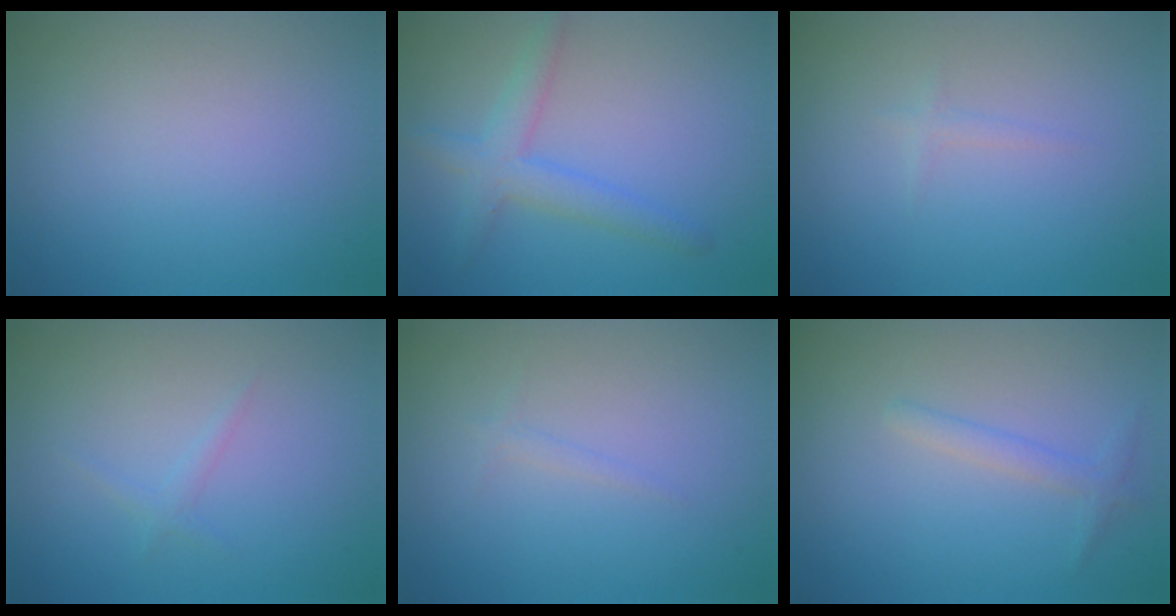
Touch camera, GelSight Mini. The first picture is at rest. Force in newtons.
{"total": 3.1, "press": 3.1, "slide": 0.1}
{"total": 0.7, "press": 0.6, "slide": 0.1}
{"total": 0.7, "press": 0.7, "slide": 0.1}
{"total": 0.6, "press": 0.6, "slide": 0.0}
{"total": 1.4, "press": 1.4, "slide": 0.1}